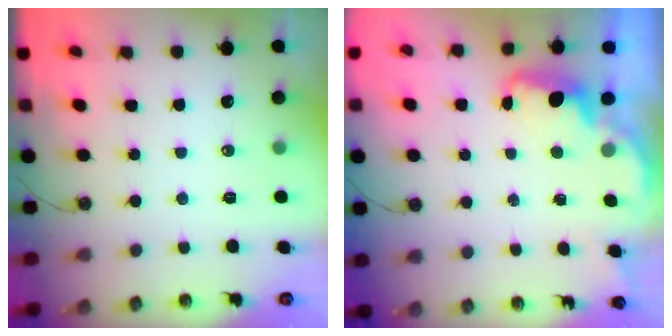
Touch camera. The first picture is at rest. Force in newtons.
{"total": 2.3, "press": 2.3, "slide": 0.5}